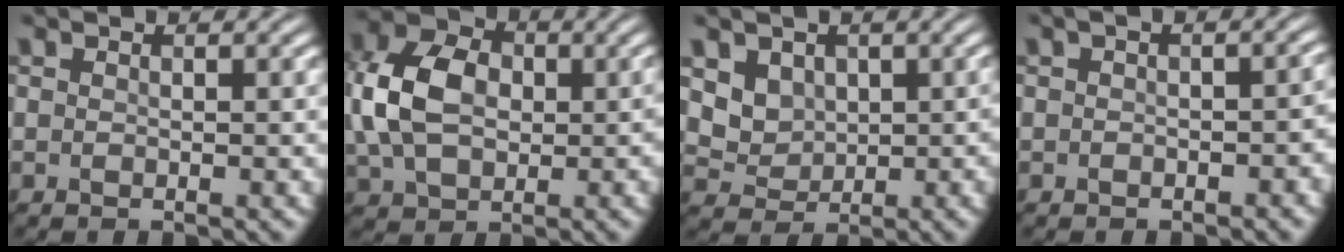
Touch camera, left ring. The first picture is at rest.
{"total": 8.9, "force": [0.2, 6.6, 5.9], "torque": [-0.138, 0.004, -0.011]}
{"total": 4.4, "force": [1.1, 3.6, 2.2], "torque": [-0.043, -0.014, 0.020]}
{"total": 3.6, "force": [-0.3, 1.8, 3.1], "torque": [-0.031, 0.005, -0.013]}